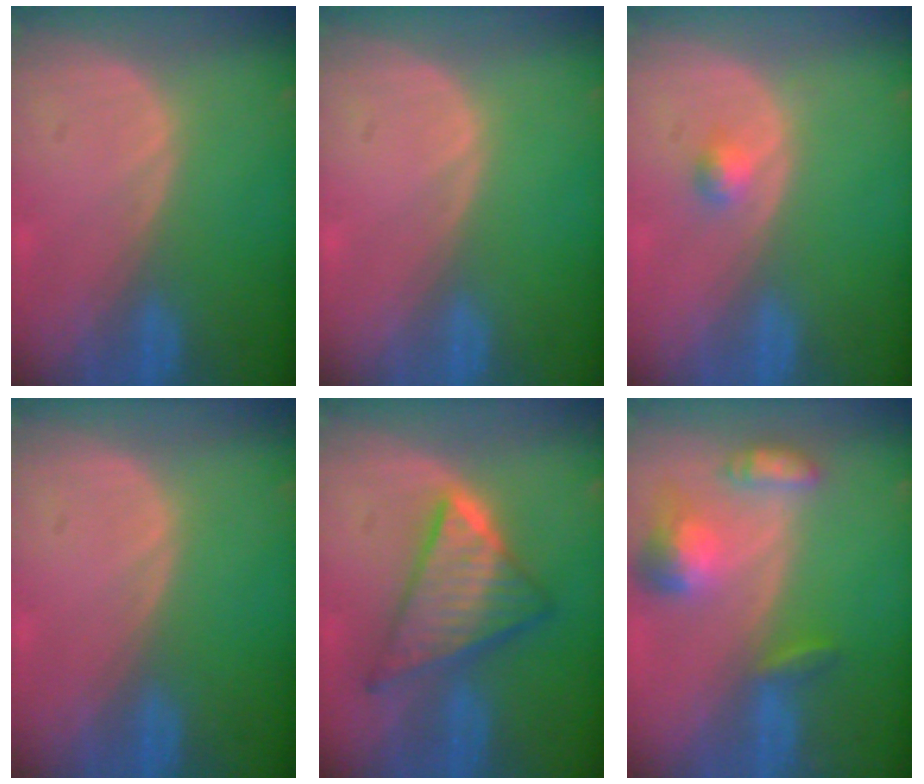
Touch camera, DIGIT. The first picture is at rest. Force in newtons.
{"total": 0.0}
{"total": 1.8, "press": 1.6, "slide": 0.9}
{"total": 0.0}
{"total": 9.2, "press": 9.1, "slide": 0.6}
{"total": 7.0, "press": 6.6, "slide": 2.5}